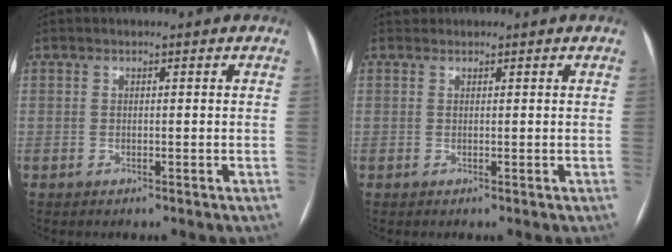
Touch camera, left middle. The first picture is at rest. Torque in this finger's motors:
{"motor_torque": [0.12, -0.13, -0.04, -0.01]}